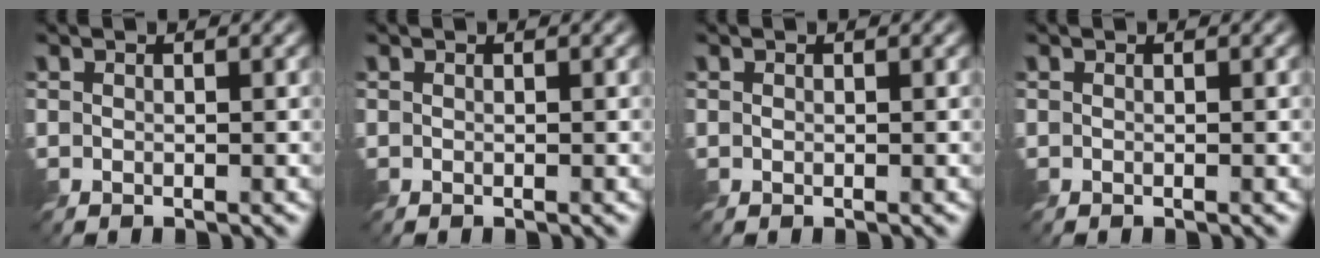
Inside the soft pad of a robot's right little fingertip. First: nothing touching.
{"total": 0.0}
{"total": 0.0}
{"total": 0.0}